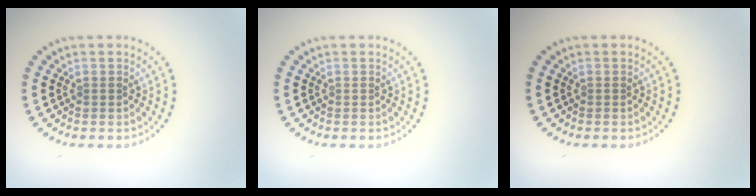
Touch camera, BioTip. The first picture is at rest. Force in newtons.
{"total": 0.0}
{"total": 0.0}